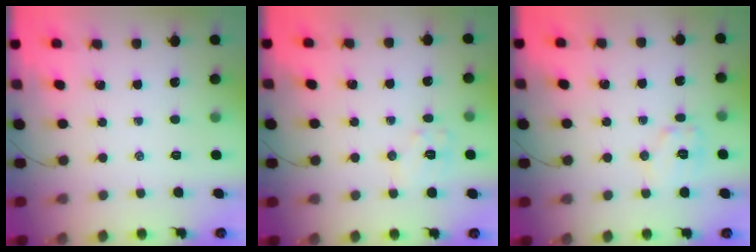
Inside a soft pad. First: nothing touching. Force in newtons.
{"total": 7.1, "press": 7.1, "slide": 0.6}
{"total": 7.4, "press": 7.4, "slide": 1.0}